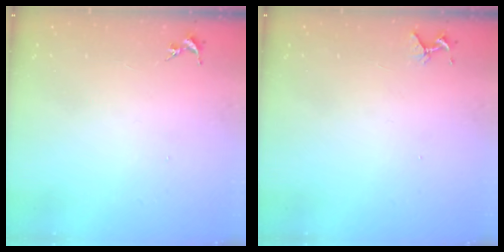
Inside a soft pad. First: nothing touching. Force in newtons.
{"total": 4.2, "press": 4.2, "slide": 0.4}